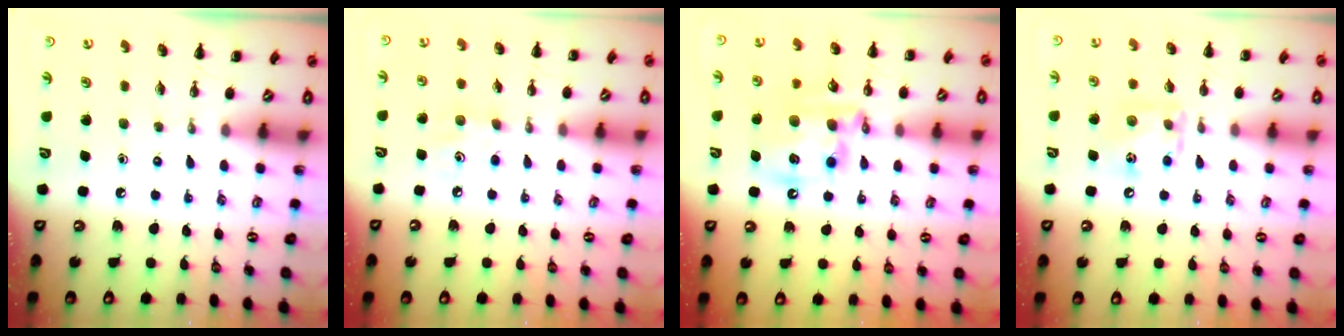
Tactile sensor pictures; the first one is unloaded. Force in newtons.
{"total": 5.4, "press": 5.1, "slide": 1.6}
{"total": 13.0, "press": 12.6, "slide": 3.0}
{"total": 10.0, "press": 10.0, "slide": 0.7}